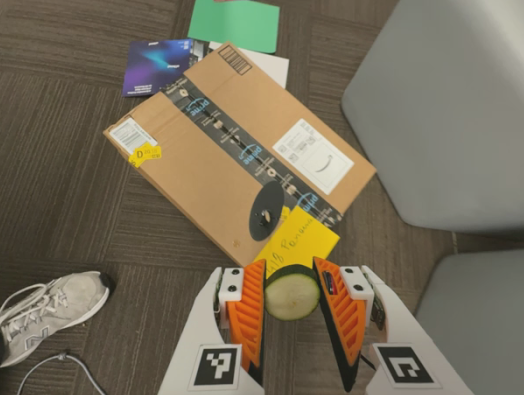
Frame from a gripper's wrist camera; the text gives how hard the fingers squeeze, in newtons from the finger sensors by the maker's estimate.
{"total": 8.9, "left": 9.1, "right": 8.7}